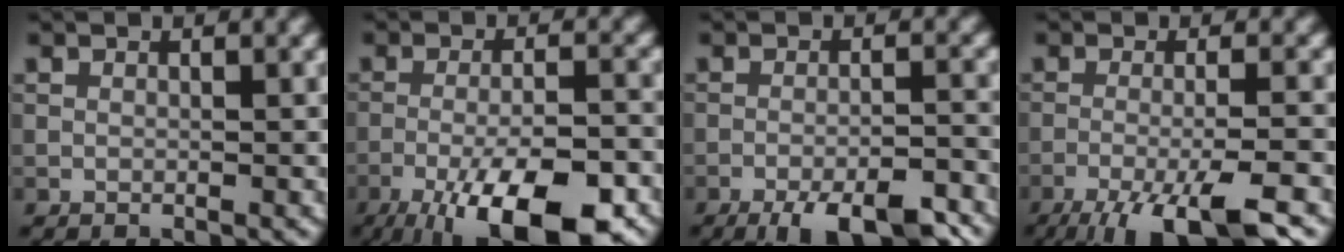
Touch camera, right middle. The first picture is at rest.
{"total": 12.8, "force": [-7.5, 3.9, 9.6], "torque": [-0.155, -0.026, -0.114]}
{"total": 8.4, "force": [-6.2, 2.2, 5.3], "torque": [-0.080, -0.015, -0.088]}
{"total": 8.7, "force": [-5.7, 1.6, 6.3], "torque": [-0.094, -0.005, -0.097]}